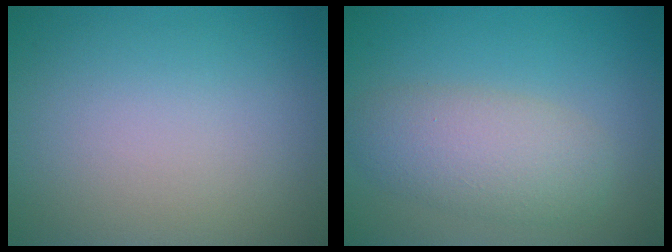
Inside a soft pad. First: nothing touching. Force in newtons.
{"total": 4.6, "press": 4.6, "slide": 0.3}